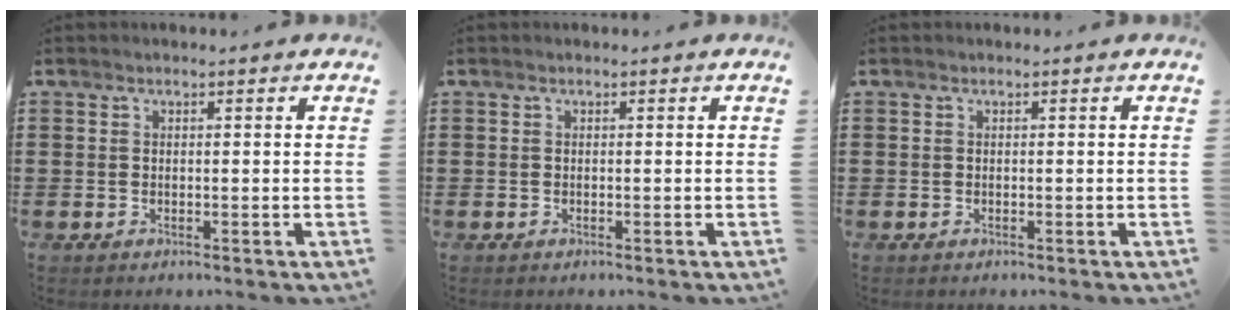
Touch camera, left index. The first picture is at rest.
{"total": 0.0}
{"total": 0.0}